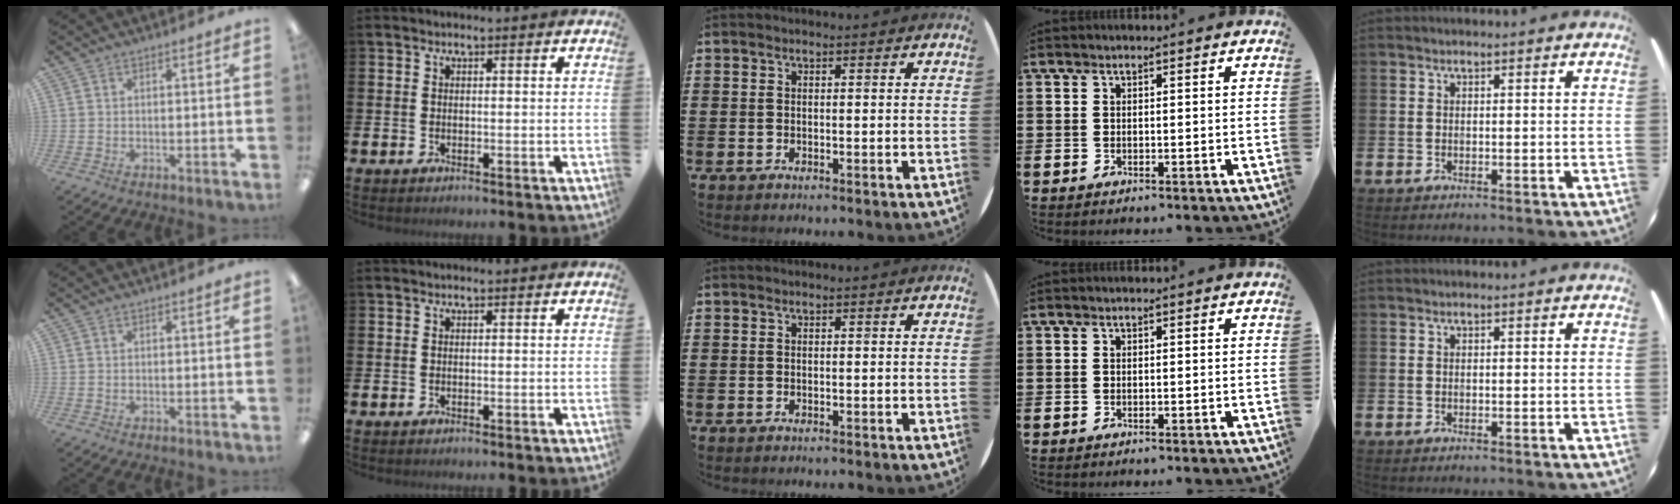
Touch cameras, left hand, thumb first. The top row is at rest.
{}